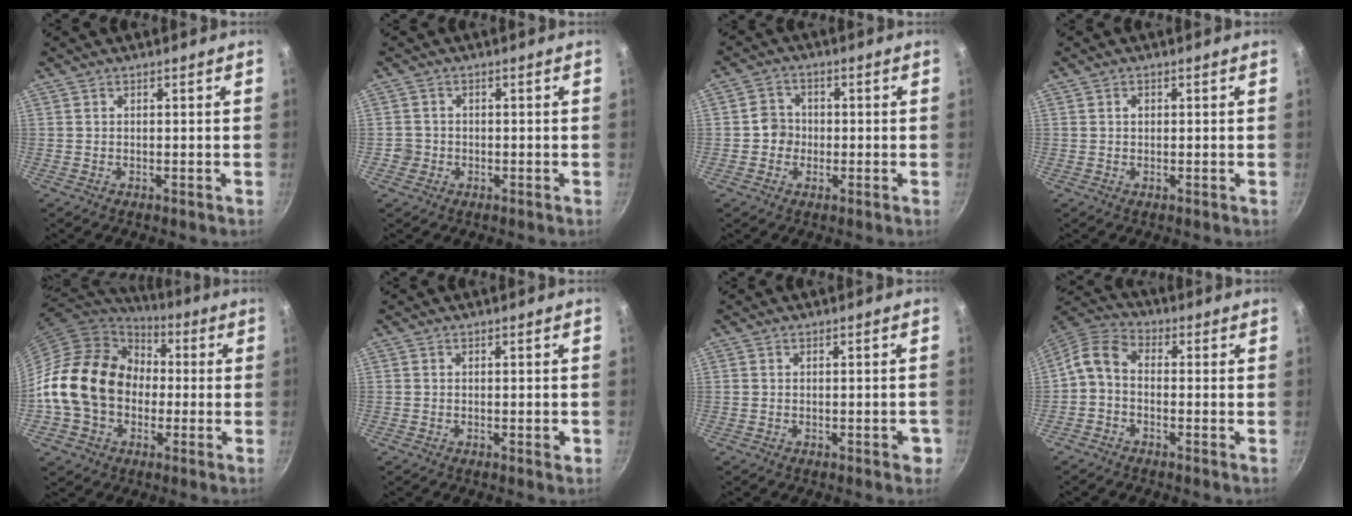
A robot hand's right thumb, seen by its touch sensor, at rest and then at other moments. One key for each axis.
{"total": 2.3, "fx": -0.6, "fy": 2.2, "fz": 0.3, "tx": 0.006, "ty": 0.012, "tz": -0.007}
{"total": 4.3, "fx": -0.6, "fy": 4.0, "fz": 1.4, "tx": 0.006, "ty": 0.014, "tz": -0.017}
{"total": 1.0, "fx": 0.3, "fy": 0.8, "fz": 0.5, "tx": -0.006, "ty": 0.004, "tz": 0.005}
{"total": 20.4, "fx": -0.9, "fy": 16.2, "fz": 12.4, "tx": -0.204, "ty": 0.050, "tz": -0.016}
{"total": 1.5, "fx": -0.5, "fy": 0.7, "fz": 1.2, "tx": -0.018, "ty": 0.001, "tz": -0.010}
{"total": 3.8, "fx": -1.7, "fy": 1.8, "fz": 2.9, "tx": -0.018, "ty": 0.015, "tz": -0.020}
{"total": 6.5, "fx": -1.4, "fy": 4.4, "fz": 4.5, "tx": -0.101, "ty": 0.039, "tz": -0.043}